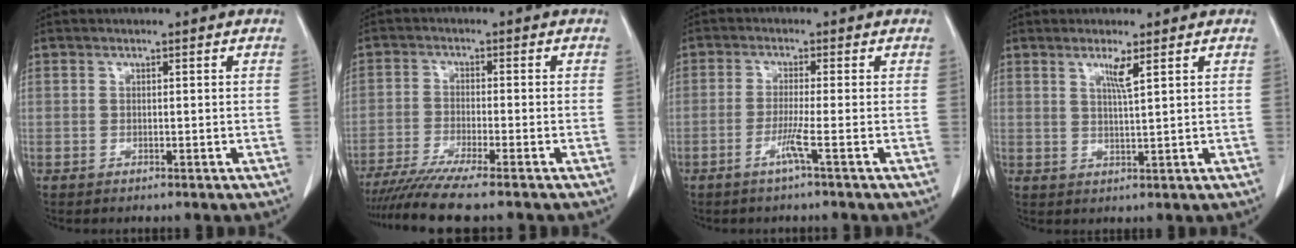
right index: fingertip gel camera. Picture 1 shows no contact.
{"total": 8.9, "force": [-7.5, -1.1, 4.7], "torque": [-0.067, -0.026, -0.123]}
{"total": 3.3, "force": [-1.6, -0.9, 2.8], "torque": [-0.059, -0.008, -0.036]}
{"total": 2.8, "force": [1.5, -0.4, 2.4], "torque": [-0.046, -0.007, 0.029]}